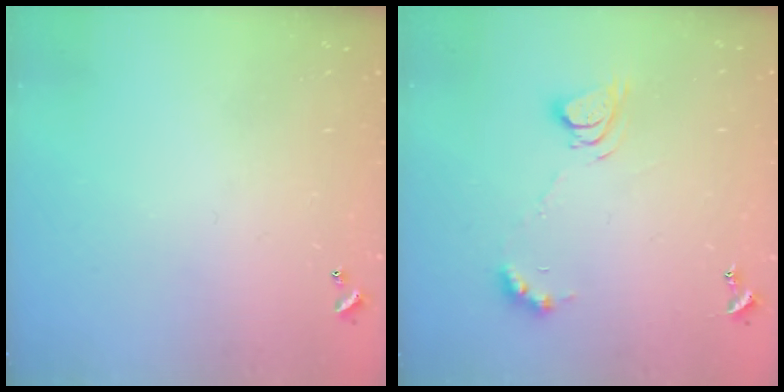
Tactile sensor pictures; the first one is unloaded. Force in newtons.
{"total": 7.8, "press": 7.7, "slide": 0.9}